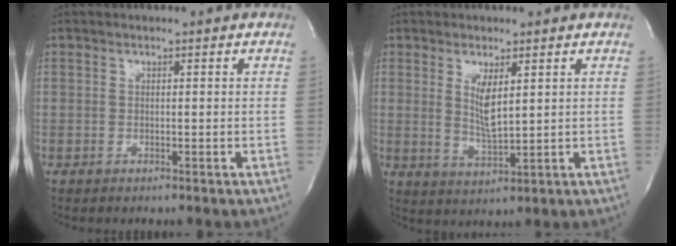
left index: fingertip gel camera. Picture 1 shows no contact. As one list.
[{"total": 4.3, "force": [1.3, 0.8, 4.0], "torque": [-0.081, -0.013, 0.031]}]